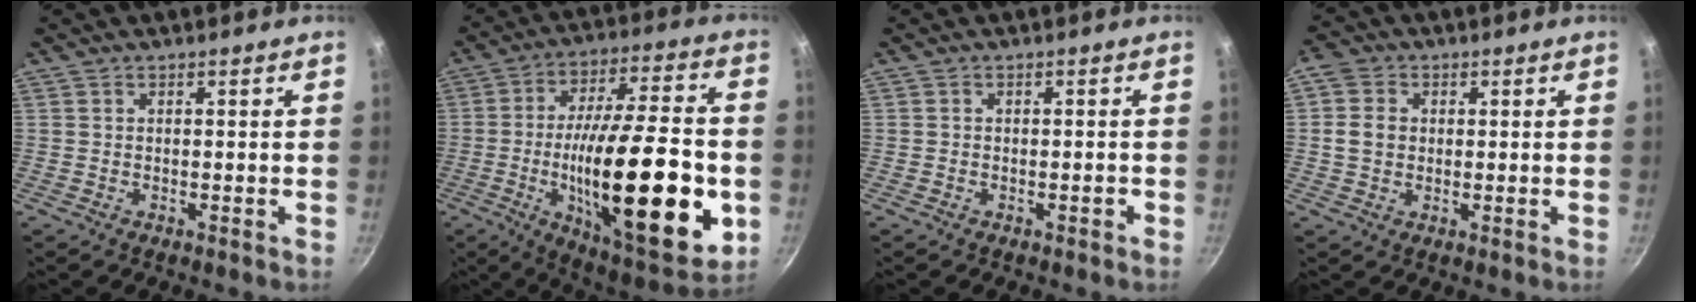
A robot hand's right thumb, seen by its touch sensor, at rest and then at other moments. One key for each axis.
{"total": 31.5, "fx": -6.0, "fy": 10.4, "fz": 29.1, "tx": -0.437, "ty": 0.008, "tz": -0.086}
{"total": 0.8, "fx": -0.5, "fy": 0.4, "fz": 0.5, "tx": -0.005, "ty": 0.009, "tz": -0.005}
{"total": 5.3, "fx": 0.4, "fy": 4.5, "fz": 2.8, "tx": -0.034, "ty": 0.004, "tz": -0.002}